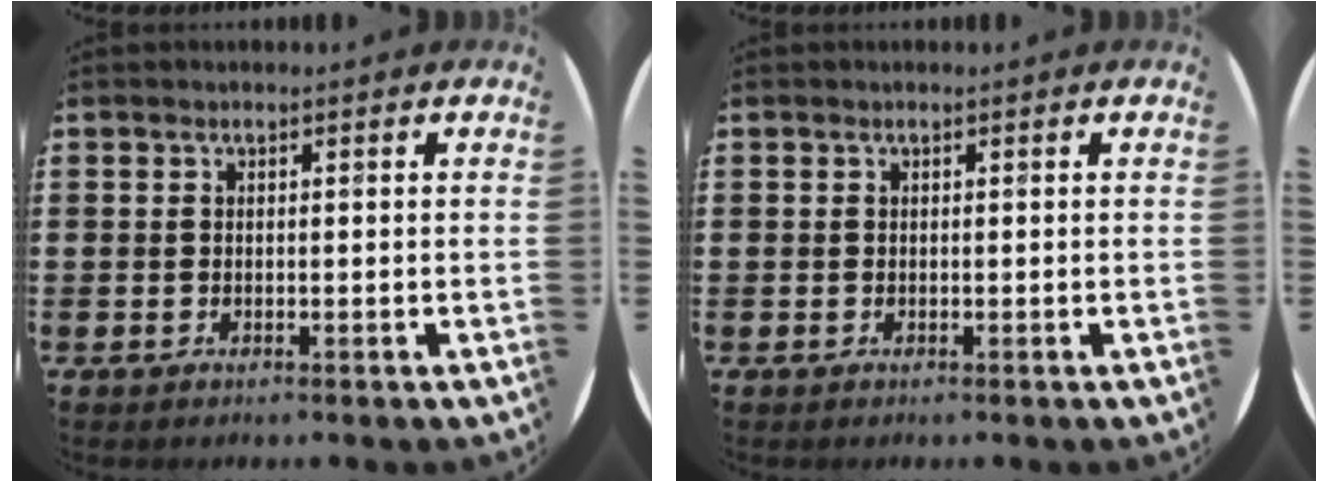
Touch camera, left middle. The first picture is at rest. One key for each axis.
{"total": 0.0}